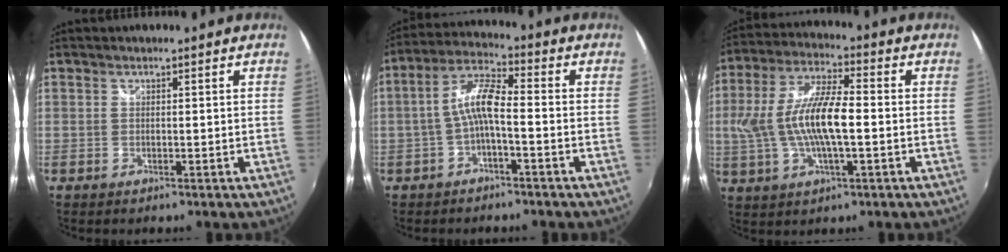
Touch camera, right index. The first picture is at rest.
{"total": 6.7, "force": [-2.0, 1.5, 6.3], "torque": [-0.142, 0.017, -0.037]}
{"total": 13.4, "force": [-1.0, 3.9, 12.8], "torque": [-0.252, 0.004, -0.019]}